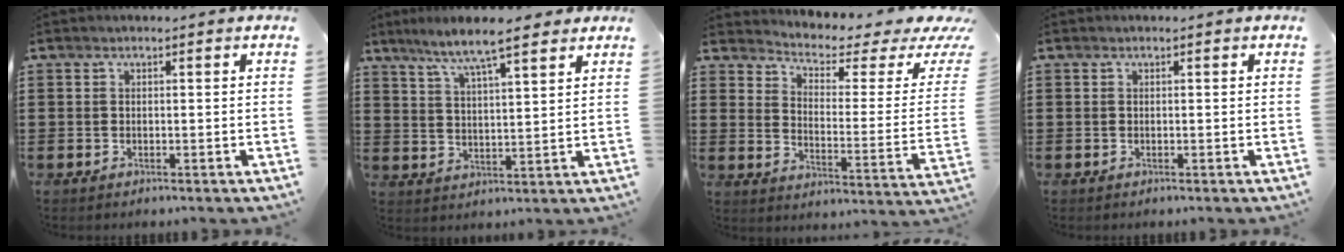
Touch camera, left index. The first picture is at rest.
{"total": 7.6, "force": [6.1, 0.8, 4.5], "torque": [-0.105, -0.015, 0.104]}
{"total": 3.1, "force": [2.1, 0.8, 2.1], "torque": [-0.049, -0.029, 0.025]}
{"total": 0.0}